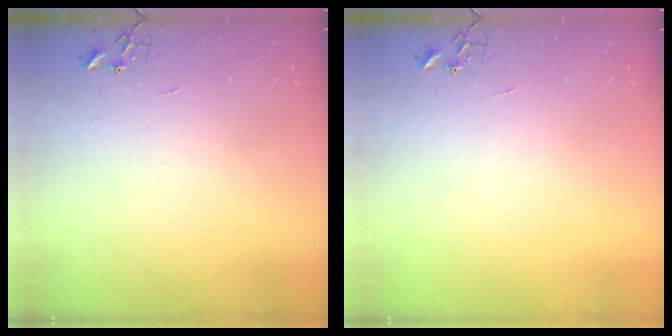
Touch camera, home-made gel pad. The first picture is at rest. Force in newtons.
{"total": 0.0}